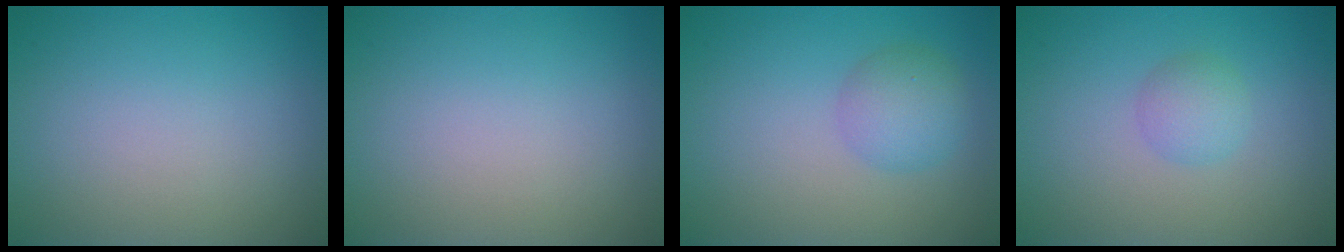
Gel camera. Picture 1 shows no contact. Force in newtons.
{"total": 0.0}
{"total": 2.9, "press": 2.9, "slide": 0.1}
{"total": 1.8, "press": 1.8, "slide": 0.0}